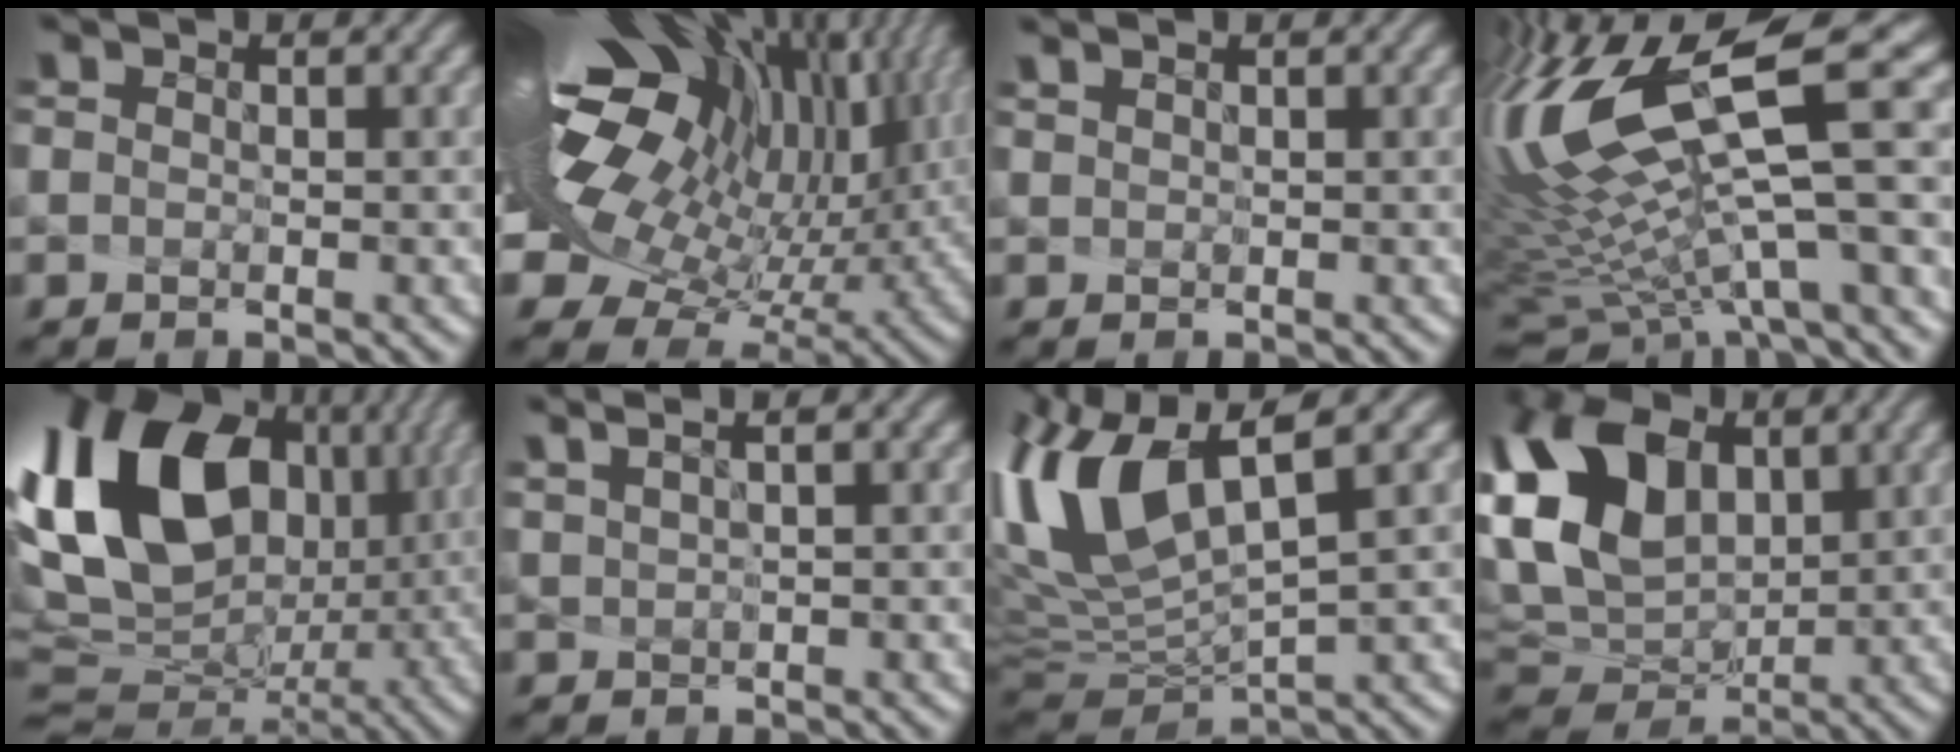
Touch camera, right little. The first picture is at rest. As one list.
[{"total": 16.5, "force": [3.5, 8.8, 13.6], "torque": [-0.269, -0.031, 0.111]}, {"total": 0.8, "force": [0.3, -0.6, -0.4], "torque": [-0.012, -0.012, 0.024]}, {"total": 13.8, "force": [2.0, 2.7, 13.4], "torque": [-0.270, -0.004, 0.080]}, {"total": 17.2, "force": [4.5, 11.5, 12.0], "torque": [-0.247, -0.002, 0.119]}, {"total": 1.6, "force": [0.6, -1.4, -0.5], "torque": [-0.007, -0.014, 0.049]}, {"total": 10.0, "force": [3.6, 2.9, 8.9], "torque": [-0.221, -0.008, 0.102]}, {"total": 9.7, "force": [2.2, 6.5, 6.9], "torque": [-0.181, -0.003, 0.067]}]